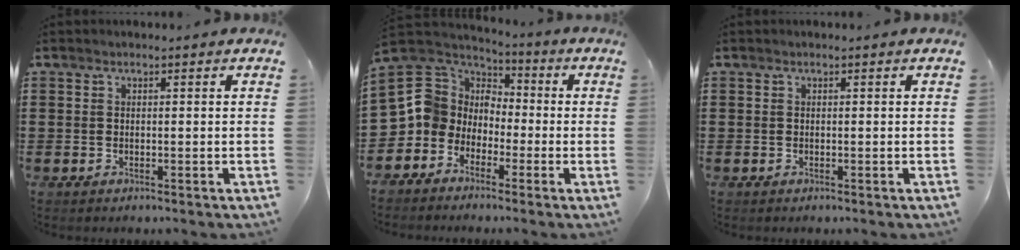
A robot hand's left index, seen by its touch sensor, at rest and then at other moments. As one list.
[{"total": 7.3, "force": [-0.6, 7.0, 1.7], "torque": [-0.095, -0.021, -0.019]}, {"total": 0.0}]